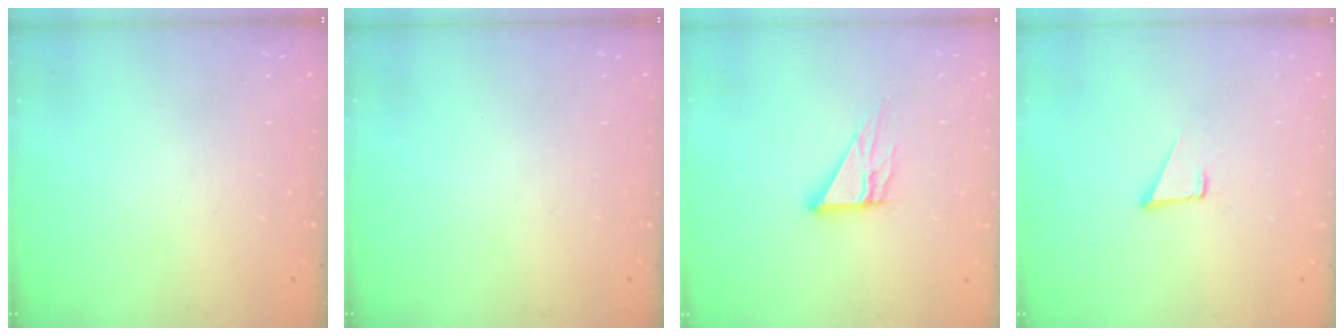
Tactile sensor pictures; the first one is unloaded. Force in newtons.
{"total": 0.0}
{"total": 9.0, "press": 9.0, "slide": 0.7}
{"total": 1.7, "press": 1.7, "slide": 0.1}